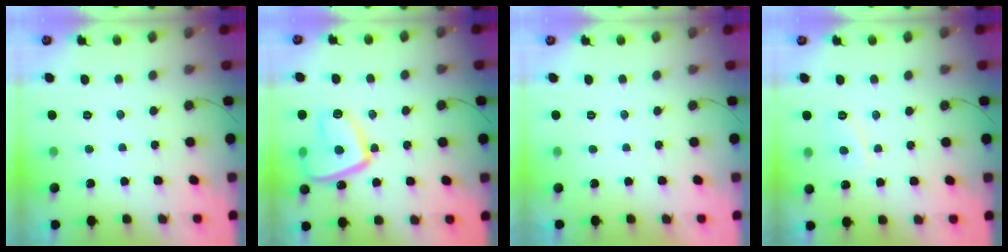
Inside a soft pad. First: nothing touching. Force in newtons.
{"total": 15.2, "press": 15.1, "slide": 1.4}
{"total": 2.2, "press": 2.1, "slide": 0.3}
{"total": 3.1, "press": 3.1, "slide": 0.7}